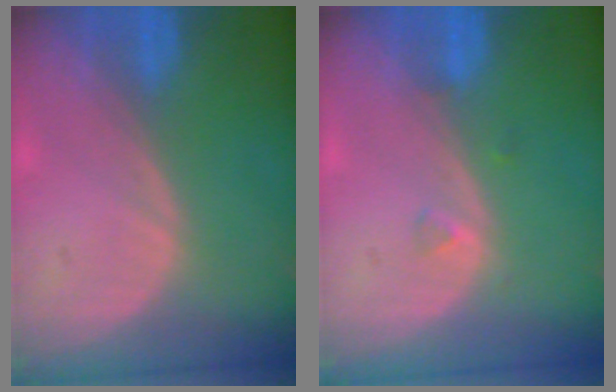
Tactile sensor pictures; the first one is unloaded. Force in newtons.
{"total": 1.0, "press": 1.0, "slide": 0.2}